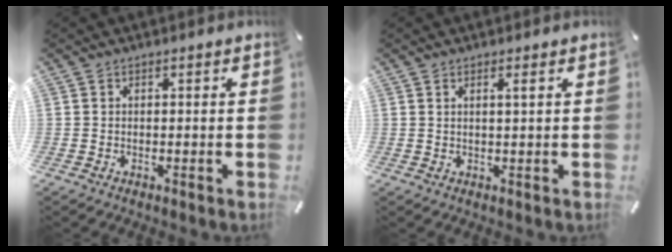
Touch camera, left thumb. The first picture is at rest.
{"total": 1.5, "force": [0.8, -0.2, 1.2], "torque": [-0.023, -0.003, 0.013]}